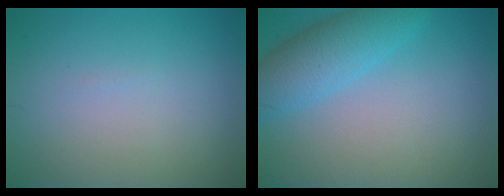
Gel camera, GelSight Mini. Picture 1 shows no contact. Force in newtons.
{"total": 4.7, "press": 4.7, "slide": 0.2}